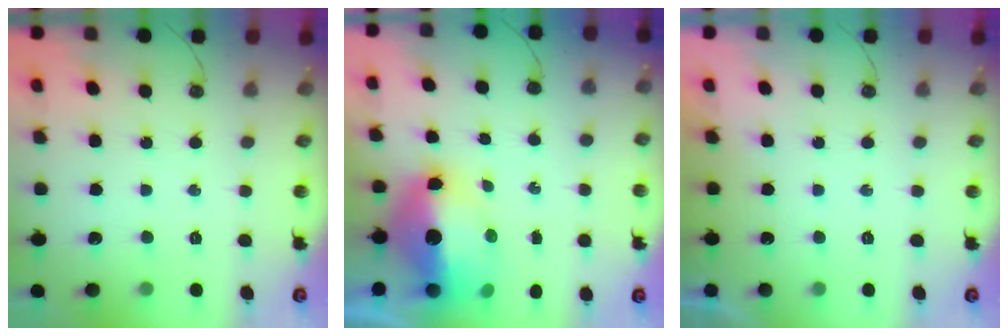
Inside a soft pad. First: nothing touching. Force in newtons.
{"total": 15.0, "press": 14.9, "slide": 1.6}
{"total": 0.0}